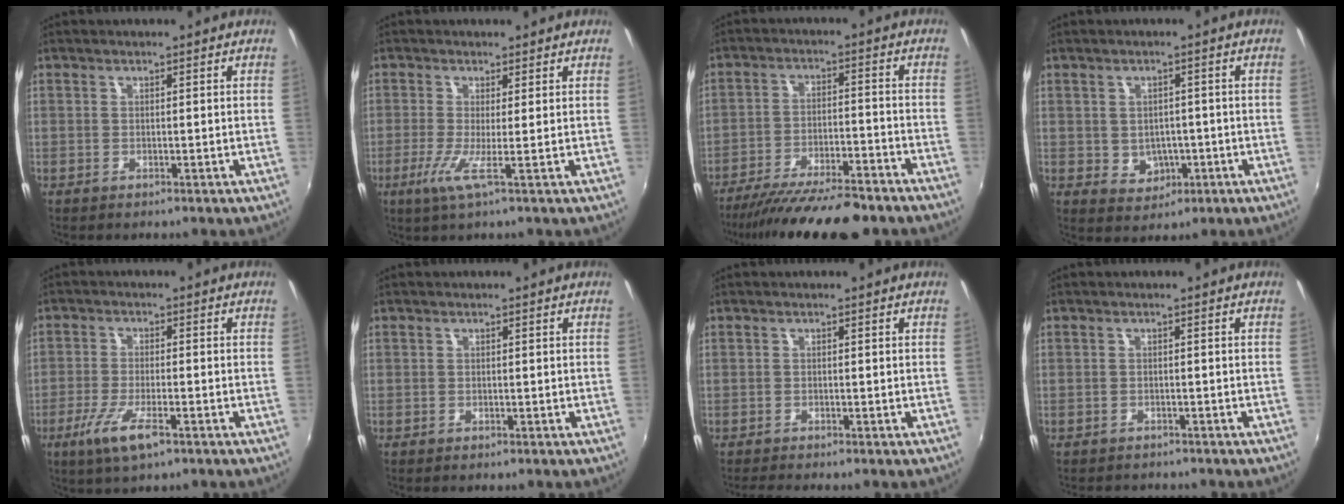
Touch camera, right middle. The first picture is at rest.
{"total": 3.8, "force": [-1.0, -0.9, 3.6], "torque": [-0.091, -0.013, -0.028]}
{"total": 16.7, "force": [-14.3, 2.8, 8.3], "torque": [-0.164, -0.034, -0.220]}
{"total": 4.9, "force": [-0.9, 4.4, 2.0], "torque": [-0.044, 0.004, 0.001]}
{"total": 7.4, "force": [-4.0, 1.6, 6.0], "torque": [-0.134, -0.019, -0.074]}
{"total": 0.0}
{"total": 1.9, "force": [-1.7, -0.2, 0.8], "torque": [-0.018, -0.013, -0.031]}
{"total": 3.1, "force": [-2.9, 1.0, 0.6], "torque": [-0.021, -0.017, -0.042]}